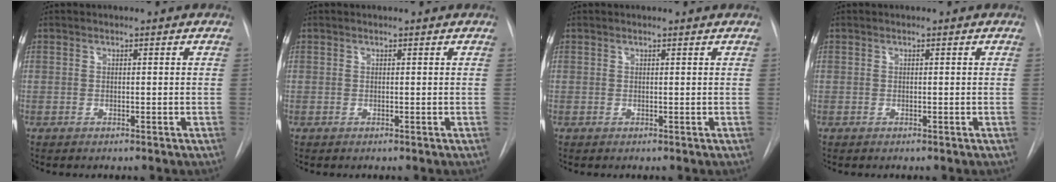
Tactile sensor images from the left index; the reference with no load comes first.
{"total": 0.6, "force": [0.6, 0.0, 0.1], "torque": [-0.002, 0.006, 0.007]}
{"total": 0.8, "force": [0.8, 0.0, 0.0], "torque": [-0.006, 0.005, 0.011]}
{"total": 0.0}